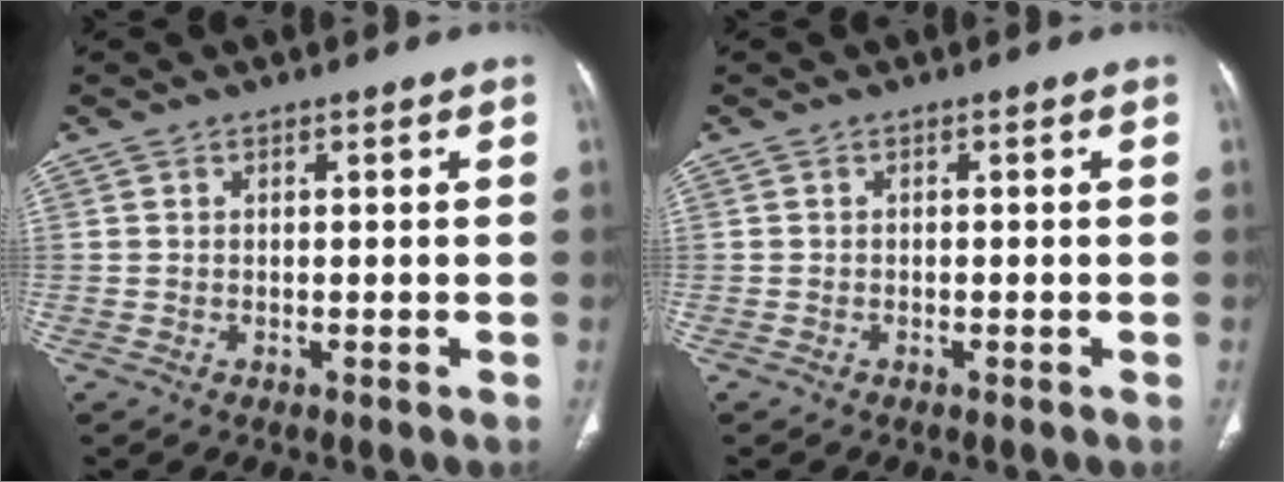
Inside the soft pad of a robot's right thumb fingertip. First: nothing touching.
{"total": 0.0}